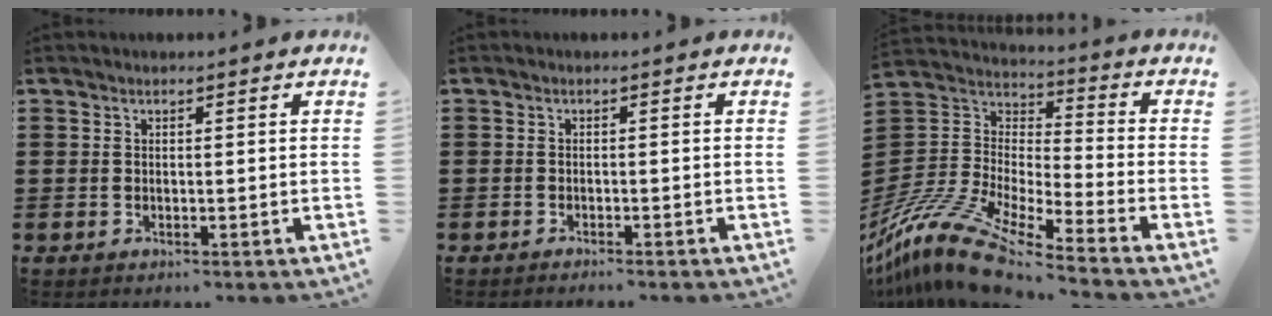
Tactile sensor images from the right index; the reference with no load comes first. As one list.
[{"total": 1.1, "force": [-1.0, -0.2, 0.0], "torque": [-0.003, -0.003, -0.021]}, {"total": 13.7, "force": [-11.5, 1.7, 7.1], "torque": [-0.177, 0.005, -0.234]}]